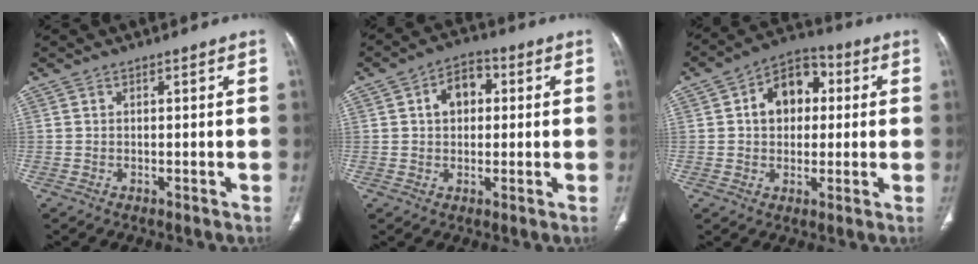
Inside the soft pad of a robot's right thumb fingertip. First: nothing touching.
{"total": 6.9, "force": [1.3, 5.0, 4.6], "torque": [-0.054, 0.014, 0.014]}
{"total": 11.0, "force": [1.9, 8.0, 7.2], "torque": [-0.075, 0.019, 0.021]}